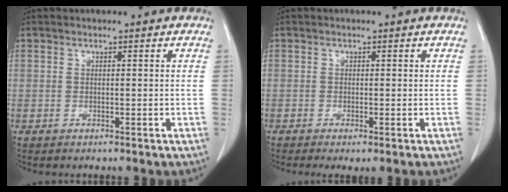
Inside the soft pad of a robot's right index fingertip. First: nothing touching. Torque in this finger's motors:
{"motor_torque": [0.46, -0.50, 0.16, 0.04]}